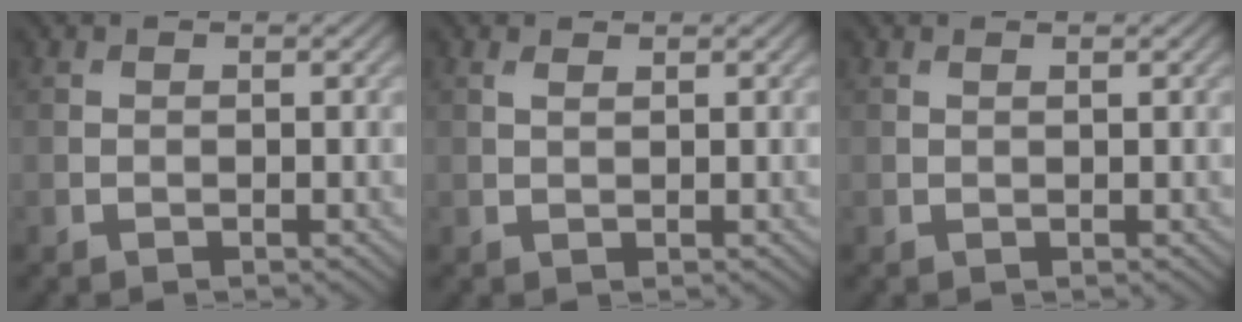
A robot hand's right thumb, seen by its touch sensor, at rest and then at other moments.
{"total": 0.8, "force": [0.6, 0.2, 0.5], "torque": [-0.016, 0.003, 0.012]}
{"total": 0.5, "force": [0.3, 0.0, 0.4], "torque": [-0.010, 0.003, 0.003]}